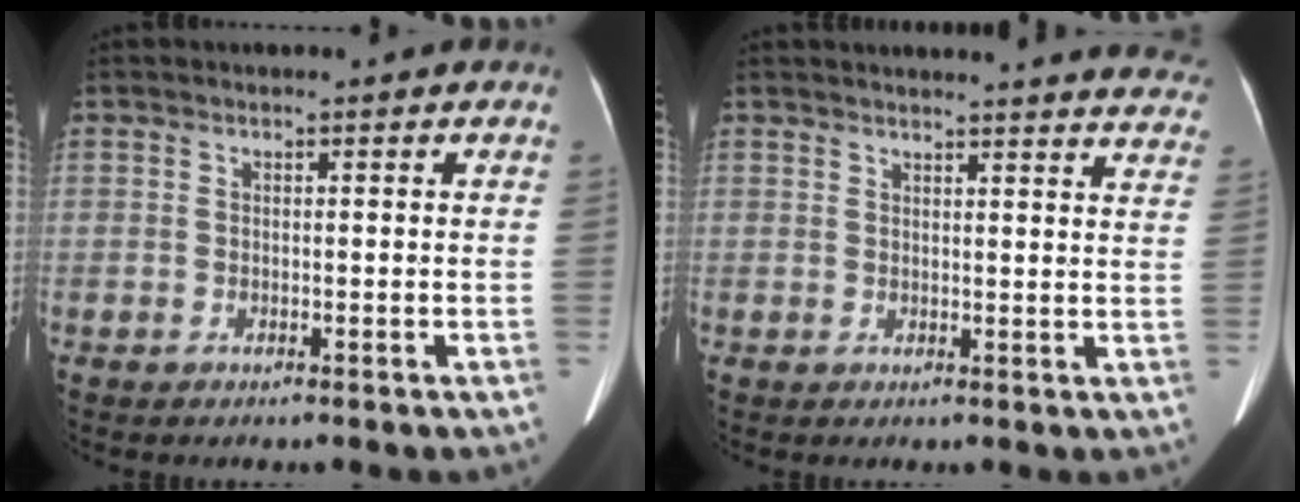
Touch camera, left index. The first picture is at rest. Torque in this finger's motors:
{"motor_torque": [0.82, -1.27, 0.07, 0.01]}